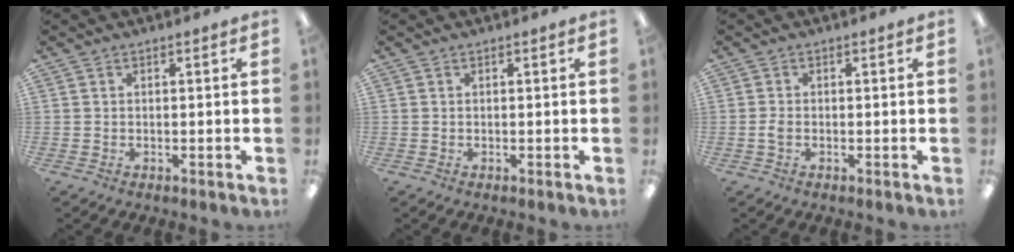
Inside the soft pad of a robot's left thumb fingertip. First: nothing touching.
{"total": 0.0}
{"total": 1.5, "force": [-0.3, 0.9, 1.1], "torque": [-0.021, 0.002, -0.007]}